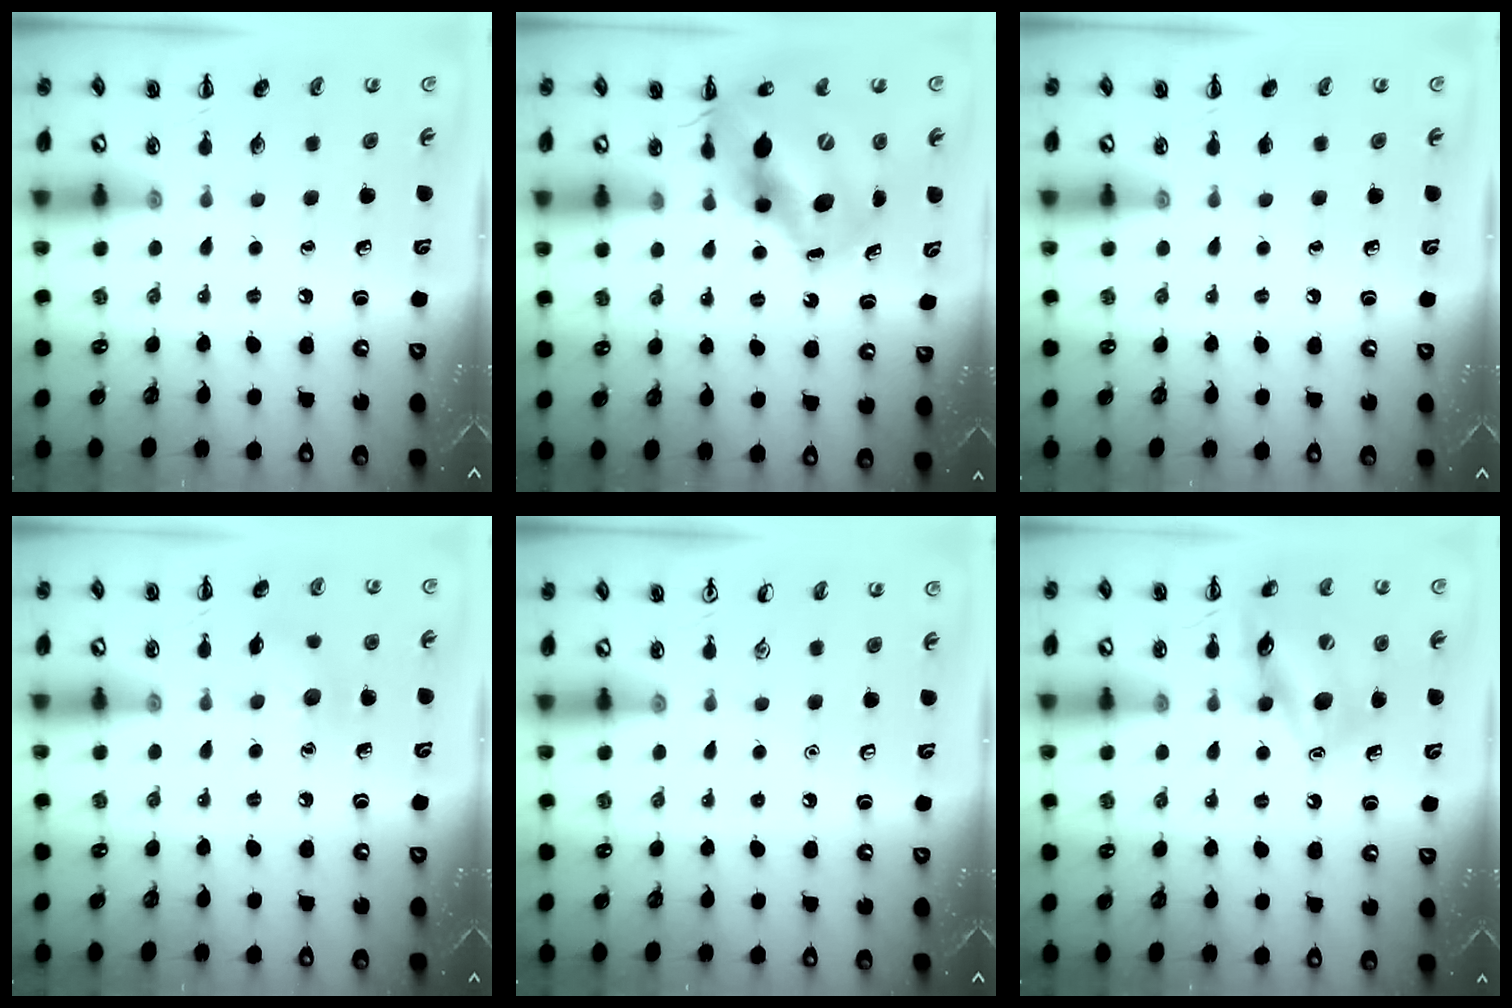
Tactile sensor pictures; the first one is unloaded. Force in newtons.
{"total": 14.1, "press": 13.6, "slide": 3.6}
{"total": 0.0}
{"total": 7.1, "press": 6.9, "slide": 1.6}
{"total": 0.0}
{"total": 14.6, "press": 14.4, "slide": 2.2}